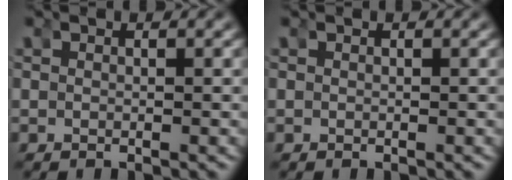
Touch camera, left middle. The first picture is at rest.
{"total": 0.0}